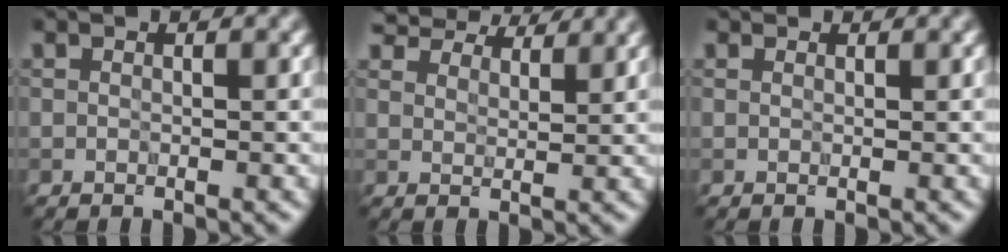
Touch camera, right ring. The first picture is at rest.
{"total": 7.6, "force": [6.9, 2.1, 2.5], "torque": [-0.063, 0.001, 0.114]}
{"total": 0.7, "force": [0.6, 0.2, 0.1], "torque": [-0.004, -0.004, 0.004]}